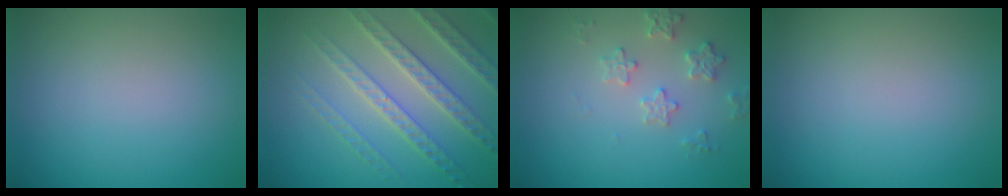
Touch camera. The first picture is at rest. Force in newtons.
{"total": 5.8, "press": 4.8, "slide": 3.3}
{"total": 2.5, "press": 2.4, "slide": 0.6}
{"total": 0.0}